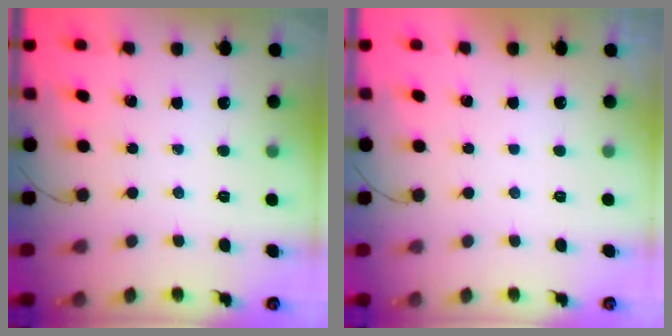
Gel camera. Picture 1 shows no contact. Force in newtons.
{"total": 2.8, "press": 2.8, "slide": 0.1}